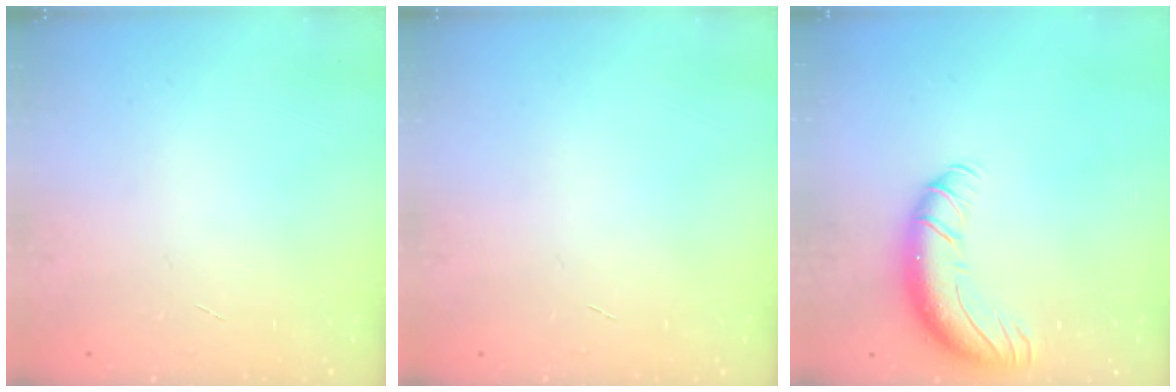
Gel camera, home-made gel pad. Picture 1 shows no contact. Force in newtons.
{"total": 0.0}
{"total": 12.6, "press": 12.2, "slide": 3.0}